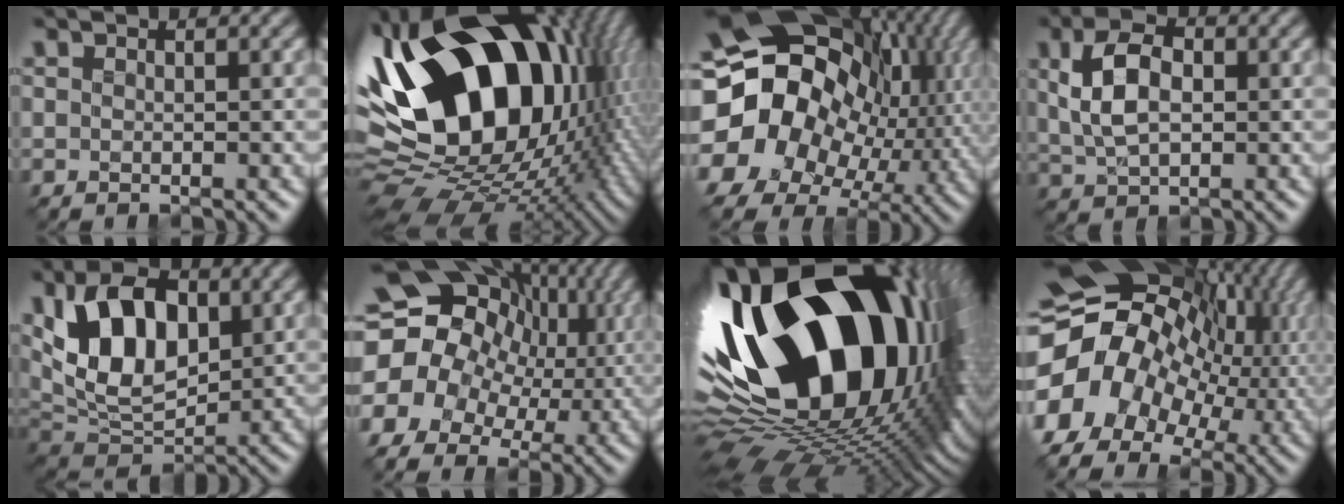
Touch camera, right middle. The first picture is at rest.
{"total": 21.3, "force": [2.5, 13.4, 16.4], "torque": [-0.304, 0.020, 0.023]}
{"total": 21.9, "force": [0.8, 18.7, 11.3], "torque": [-0.228, 0.013, -0.015]}
{"total": 5.2, "force": [0.3, 3.0, 4.2], "torque": [-0.079, 0.006, -0.001]}
{"total": 10.5, "force": [2.5, 6.0, 8.2], "torque": [-0.154, 0.011, 0.031]}
{"total": 18.4, "force": [2.5, 15.5, 9.6], "torque": [-0.187, 0.006, 0.018]}
{"total": 22.4, "force": [3.4, 12.6, 18.2], "torque": [-0.356, 0.005, 0.038]}
{"total": 17.4, "force": [-1.0, 13.4, 11.1], "torque": [-0.204, -0.008, -0.013]}